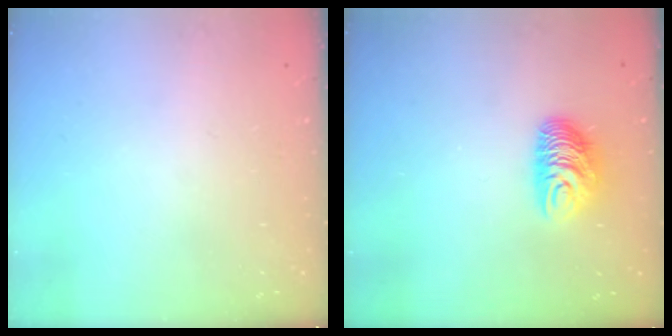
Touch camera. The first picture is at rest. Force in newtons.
{"total": 9.2, "press": 9.2, "slide": 0.5}